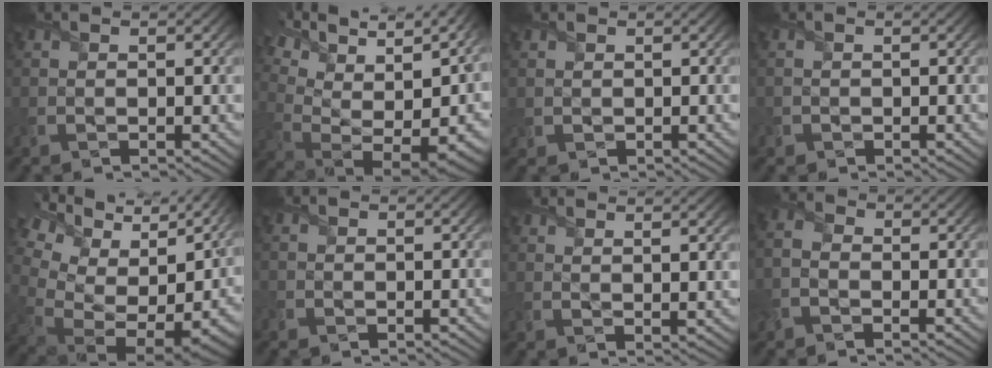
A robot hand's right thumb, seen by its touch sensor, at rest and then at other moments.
{"total": 15.2, "force": [5.5, 8.1, 11.6], "torque": [-0.182, 0.029, 0.134]}
{"total": 0.9, "force": [0.5, 0.8, -0.1], "torque": [-0.010, -0.002, 0.005]}
{"total": 1.1, "force": [-0.5, 0.8, -0.5], "torque": [0.007, -0.002, -0.009]}
{"total": 16.9, "force": [4.5, 10.9, 12.2], "torque": [-0.206, 0.015, 0.134]}
{"total": 0.7, "force": [-0.3, 0.6, 0.0], "torque": [-0.007, -0.002, -0.007]}
{"total": 4.2, "force": [3.6, 0.6, 2.1], "torque": [-0.037, -0.003, 0.059]}
{"total": 3.3, "force": [-1.4, 2.2, 1.9], "torque": [-0.058, -0.001, -0.033]}